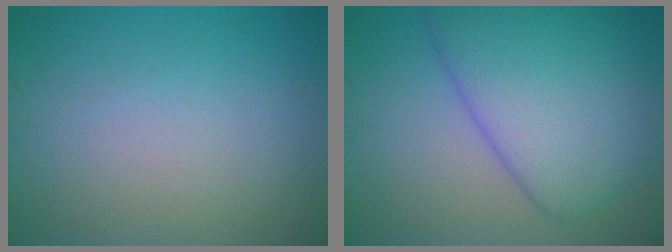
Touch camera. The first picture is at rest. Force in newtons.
{"total": 8.6, "press": 8.6, "slide": 0.4}